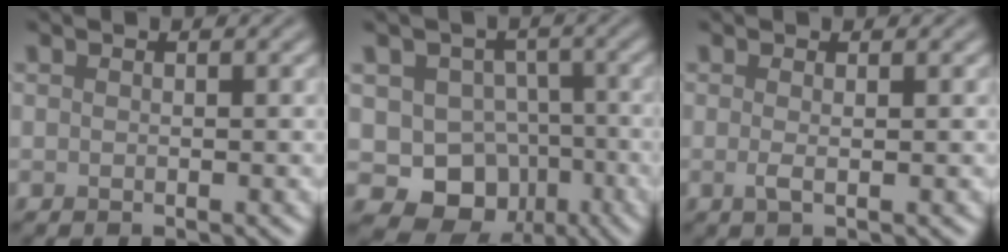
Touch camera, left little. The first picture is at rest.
{"total": 8.1, "force": [-2.7, 7.0, 3.0], "torque": [-0.018, -0.003, -0.058]}
{"total": 1.3, "force": [-0.1, 0.3, 1.2], "torque": [-0.023, -0.002, -0.003]}